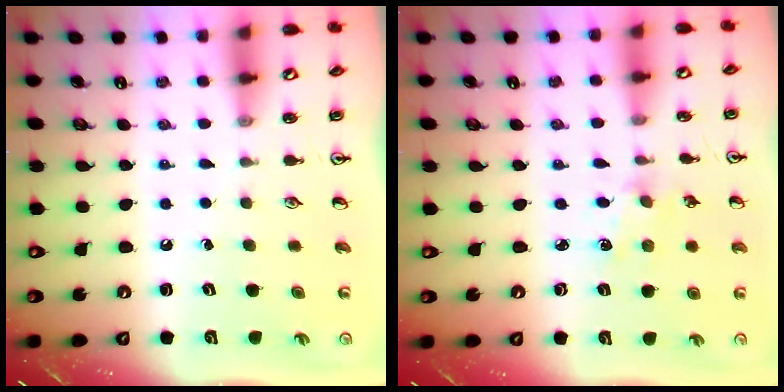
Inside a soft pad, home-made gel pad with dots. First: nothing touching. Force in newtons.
{"total": 2.1, "press": 2.0, "slide": 0.3}